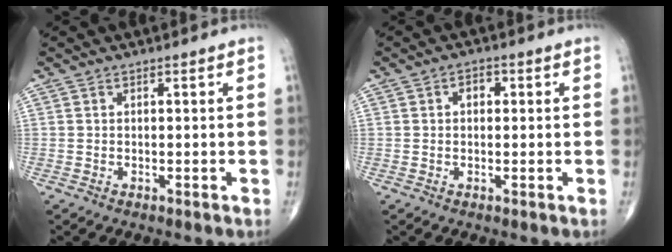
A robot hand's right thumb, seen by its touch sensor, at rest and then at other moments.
{"total": 2.3, "force": [0.4, 1.6, 1.6], "torque": [-0.019, 0.008, 0.003]}